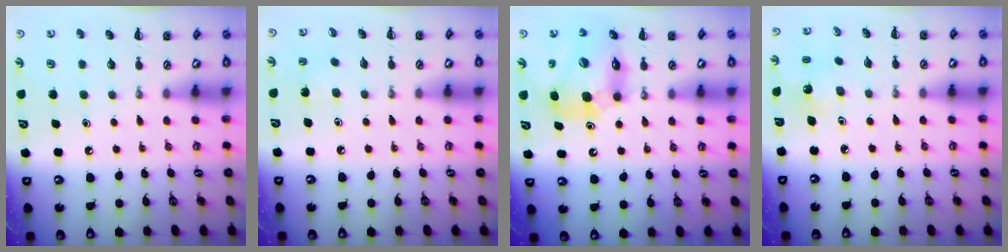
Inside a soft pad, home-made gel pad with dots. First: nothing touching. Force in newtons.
{"total": 3.5, "press": 3.4, "slide": 0.9}
{"total": 13.8, "press": 13.2, "slide": 4.0}
{"total": 2.0, "press": 1.9, "slide": 0.7}